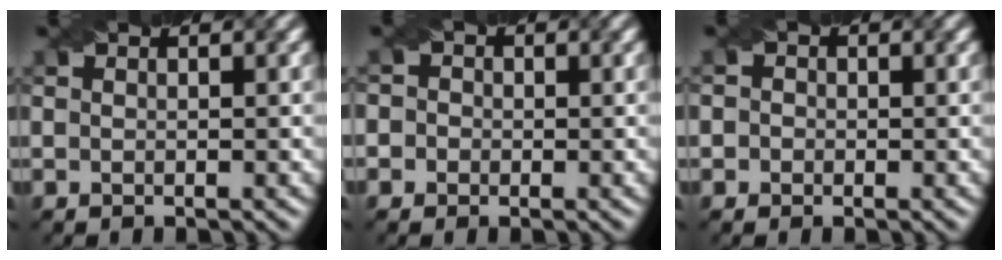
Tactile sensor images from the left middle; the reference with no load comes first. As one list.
[{"total": 2.5, "force": [0.5, 2.3, 0.9], "torque": [0.012, 0.021, -0.022]}, {"total": 1.7, "force": [0.3, 1.6, 0.6], "torque": [0.009, 0.010, -0.012]}]